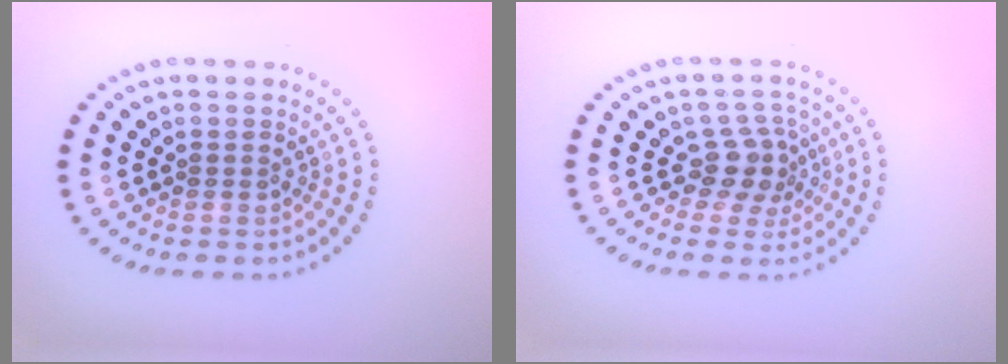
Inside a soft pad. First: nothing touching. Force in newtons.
{"total": 2.8, "press": 2.1, "slide": 1.8}